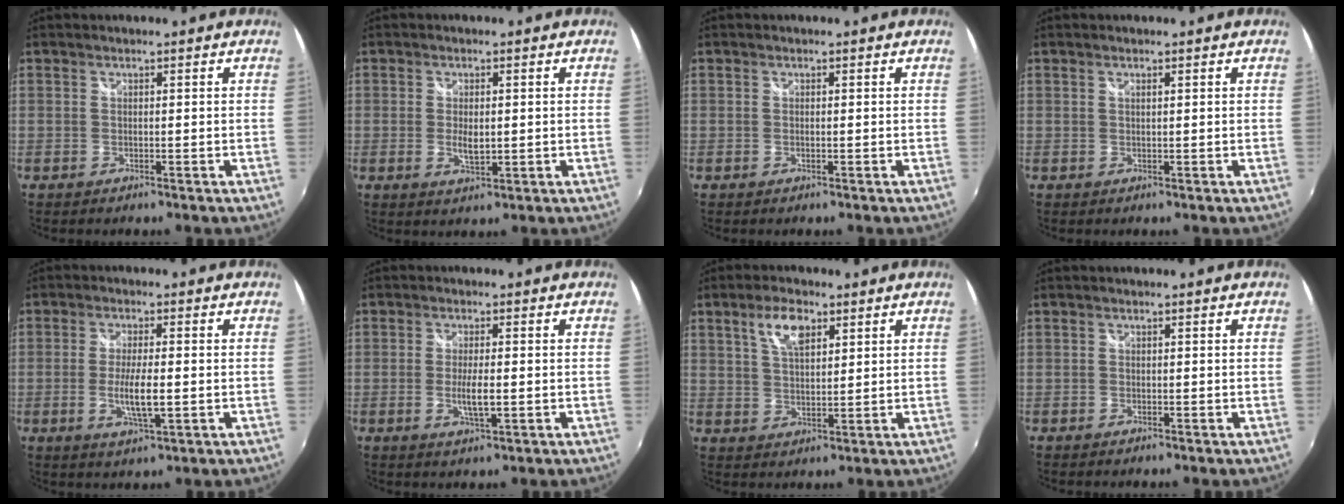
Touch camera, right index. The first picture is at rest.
{"total": 3.4, "force": [-0.2, 1.6, 2.9], "torque": [-0.053, -0.008, 0.000]}
{"total": 0.0}
{"total": 0.5, "force": [0.4, 0.0, 0.4], "torque": [-0.008, 0.002, 0.006]}
{"total": 7.0, "force": [-1.2, 1.2, 6.8], "torque": [-0.130, -0.013, -0.020]}
{"total": 4.0, "force": [-0.6, 0.7, 3.9], "torque": [-0.075, -0.010, -0.010]}
{"total": 6.4, "force": [3.4, 2.7, 4.7], "torque": [-0.086, 0.010, 0.063]}
{"total": 0.0}